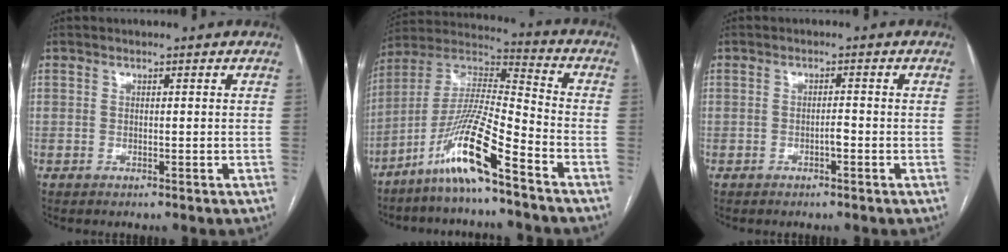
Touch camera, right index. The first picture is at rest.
{"total": 13.6, "force": [-8.5, 0.0, 10.6], "torque": [-0.217, -0.005, -0.167]}
{"total": 1.3, "force": [-0.6, 0.2, 1.1], "torque": [-0.020, 0.002, -0.012]}